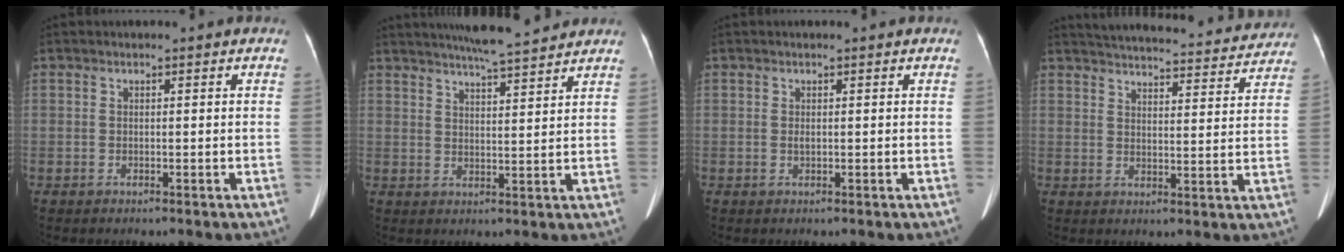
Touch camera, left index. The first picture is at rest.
{"total": 10.4, "force": [9.3, 0.6, 4.6], "torque": [-0.073, 0.015, 0.131]}
{"total": 0.6, "force": [0.1, 0.2, 0.5], "torque": [-0.015, 0.002, 0.005]}
{"total": 25.2, "force": [23.6, 4.8, 7.4], "torque": [-0.117, -0.015, 0.291]}